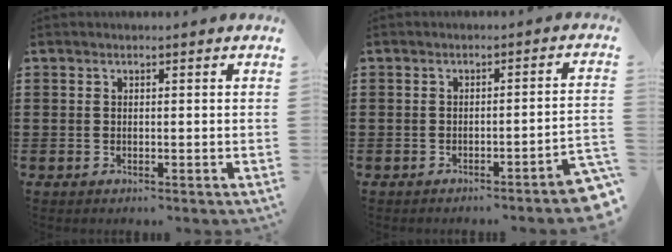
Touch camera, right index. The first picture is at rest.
{"total": 2.7, "force": [-2.1, -0.4, 1.7], "torque": [-0.029, -0.010, -0.040]}